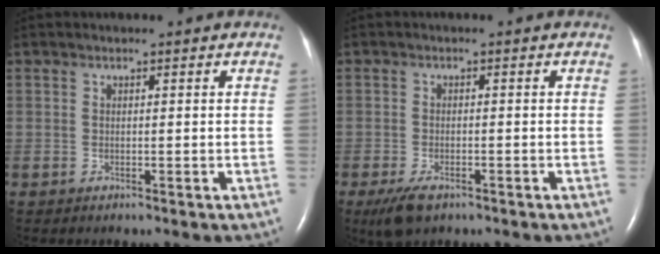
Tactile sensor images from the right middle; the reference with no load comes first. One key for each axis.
{"total": 4.1, "fx": -2.7, "fy": 1.7, "fz": 2.7, "tx": -0.059, "ty": -0.009, "tz": -0.043}